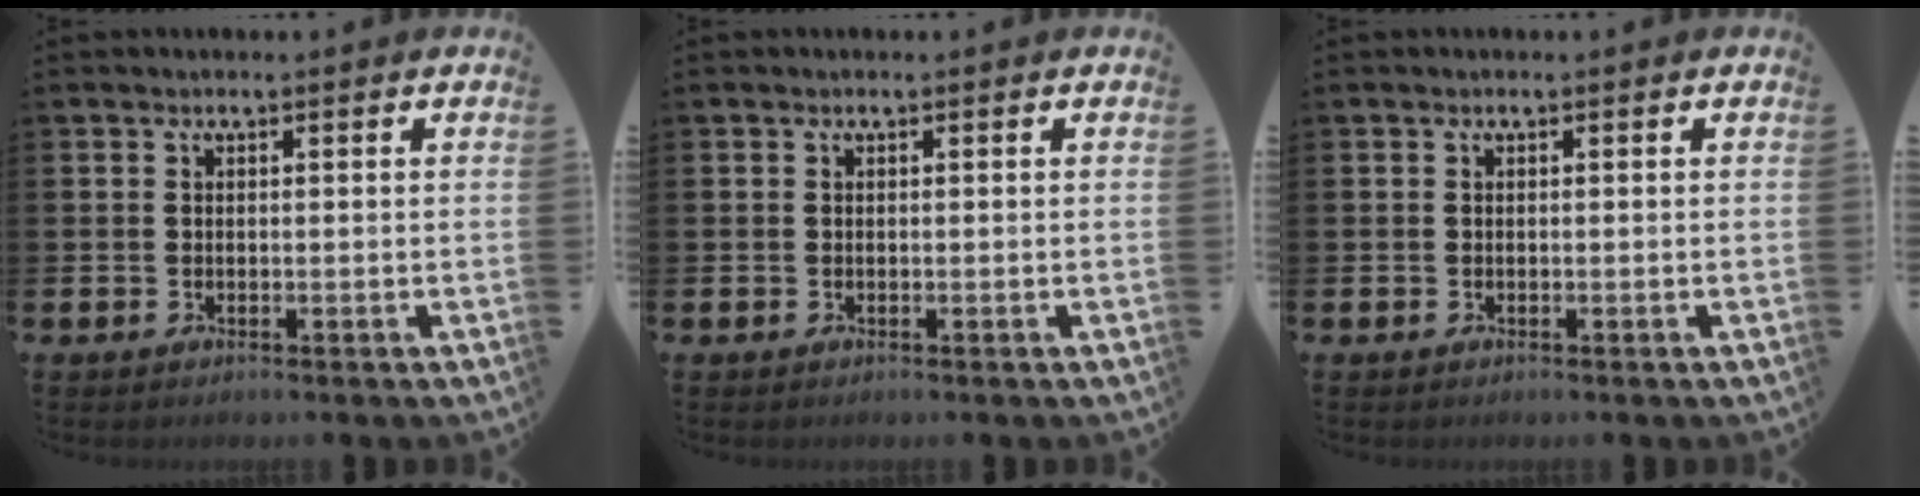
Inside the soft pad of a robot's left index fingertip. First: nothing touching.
{"total": 0.0}
{"total": 0.0}